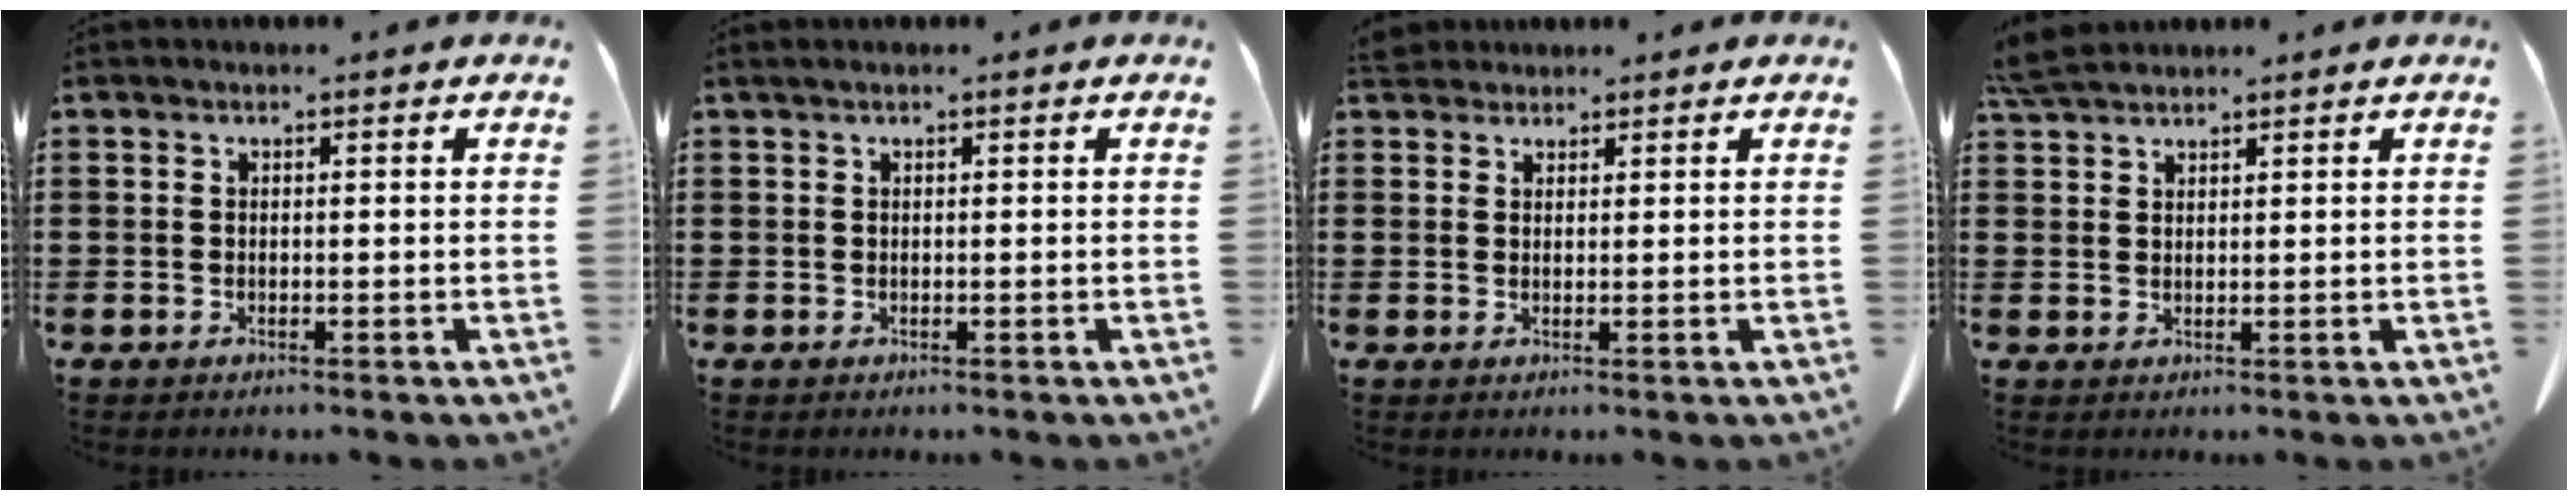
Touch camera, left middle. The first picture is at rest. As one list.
[{"total": 0.5, "force": [0.3, 0.0, 0.5], "torque": [-0.009, 0.000, 0.005]}, {"total": 2.4, "force": [2.1, 0.9, 0.5], "torque": [-0.017, 0.002, 0.042]}, {"total": 3.8, "force": [3.4, 0.7, 1.7], "torque": [-0.043, -0.003, 0.066]}]